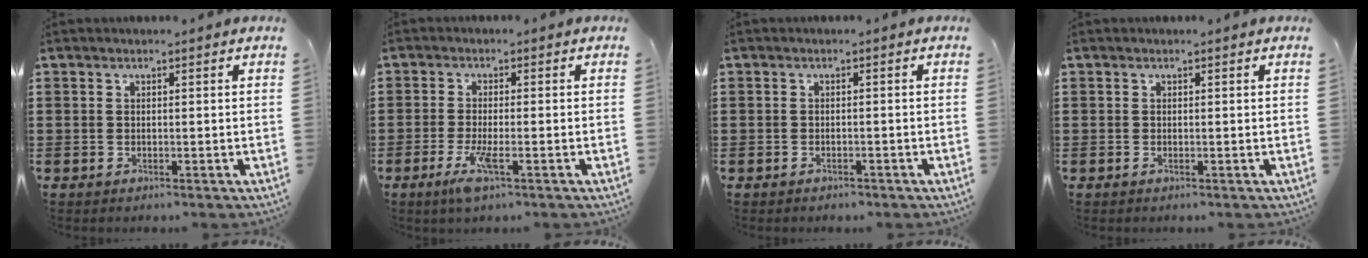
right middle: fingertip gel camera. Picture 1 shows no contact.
{"total": 4.3, "force": [-1.9, 0.6, 3.8], "torque": [-0.082, -0.014, -0.036]}
{"total": 0.9, "force": [-0.9, 0.3, 0.0], "torque": [-0.002, 0.001, -0.020]}
{"total": 0.0}